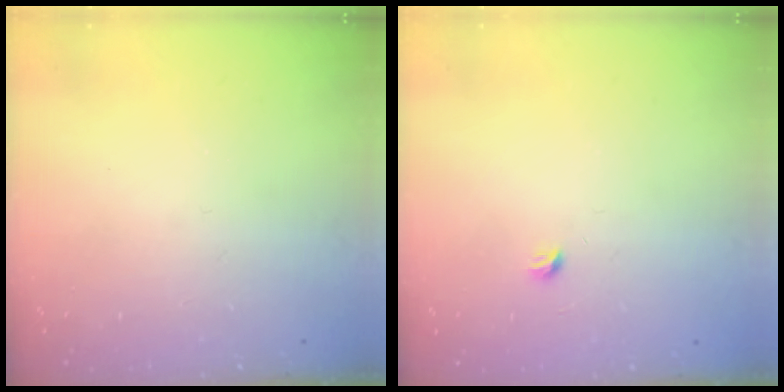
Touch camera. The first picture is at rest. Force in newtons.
{"total": 2.9, "press": 2.9, "slide": 0.4}